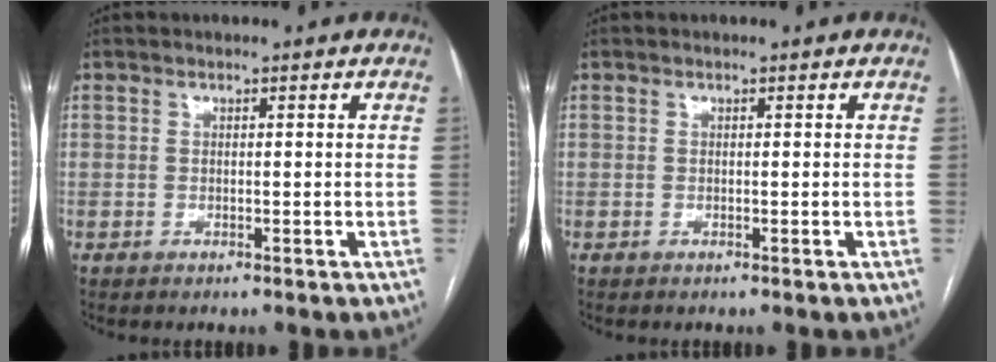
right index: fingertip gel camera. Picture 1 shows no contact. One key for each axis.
{"total": 0.0}